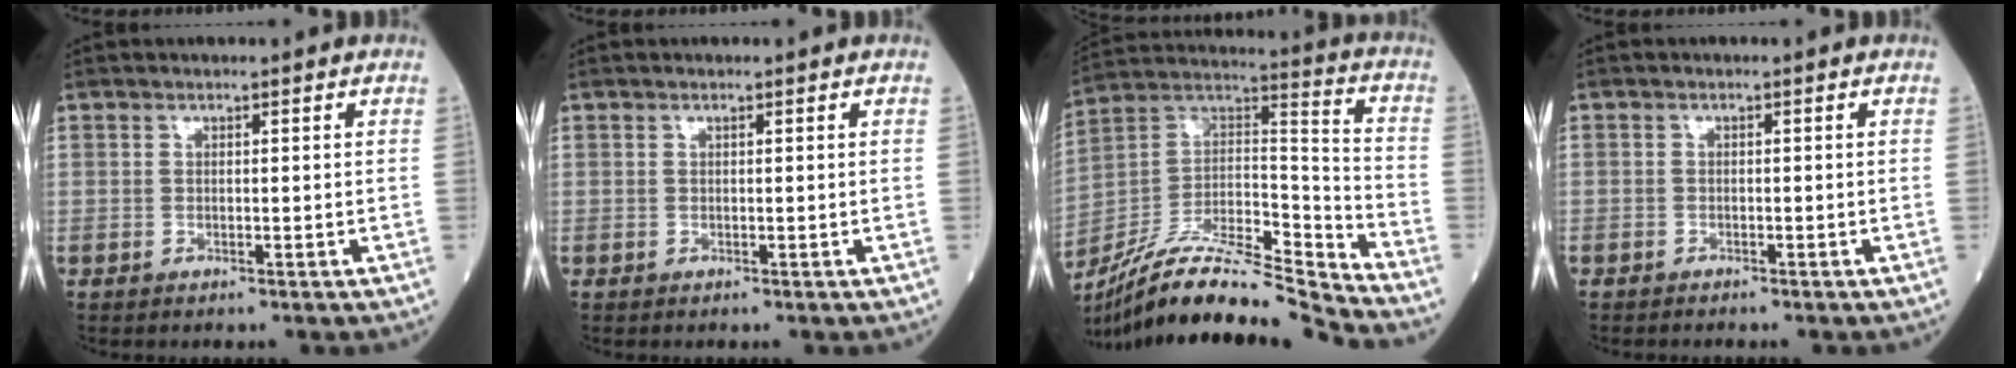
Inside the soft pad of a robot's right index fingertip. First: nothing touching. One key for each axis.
{"total": 0.0}
{"total": 19.5, "fx": -18.0, "fy": 0.7, "fz": 7.4, "tx": -0.146, "ty": 0.034, "tz": -0.323}
{"total": 0.6, "fx": -0.5, "fy": 0.4, "fz": 0.0, "tx": -0.006, "ty": 0.002, "tz": -0.015}